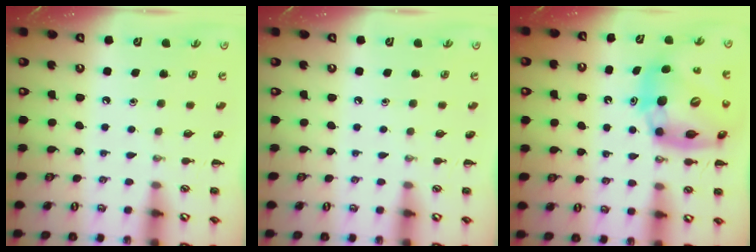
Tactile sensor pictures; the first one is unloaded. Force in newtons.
{"total": 0.0}
{"total": 15.1, "press": 14.6, "slide": 3.9}